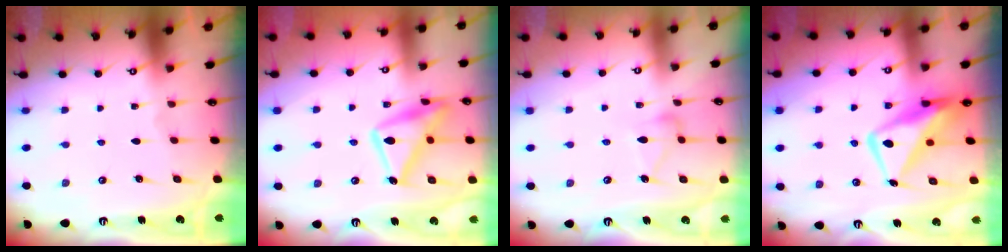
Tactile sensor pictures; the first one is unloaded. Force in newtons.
{"total": 18.1, "press": 18.1, "slide": 1.2}
{"total": 8.2, "press": 8.2, "slide": 0.3}
{"total": 13.0, "press": 12.9, "slide": 1.7}